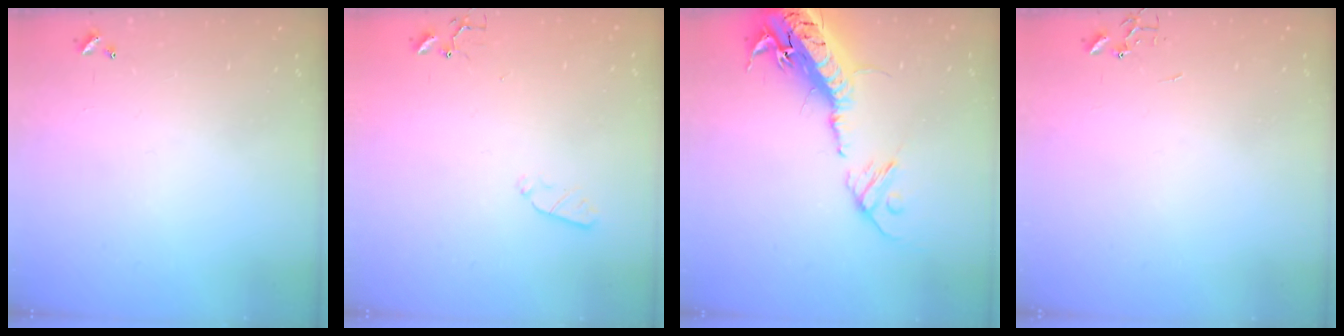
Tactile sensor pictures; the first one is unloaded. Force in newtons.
{"total": 4.5, "press": 4.5, "slide": 0.4}
{"total": 23.7, "press": 23.1, "slide": 5.3}
{"total": 0.0}